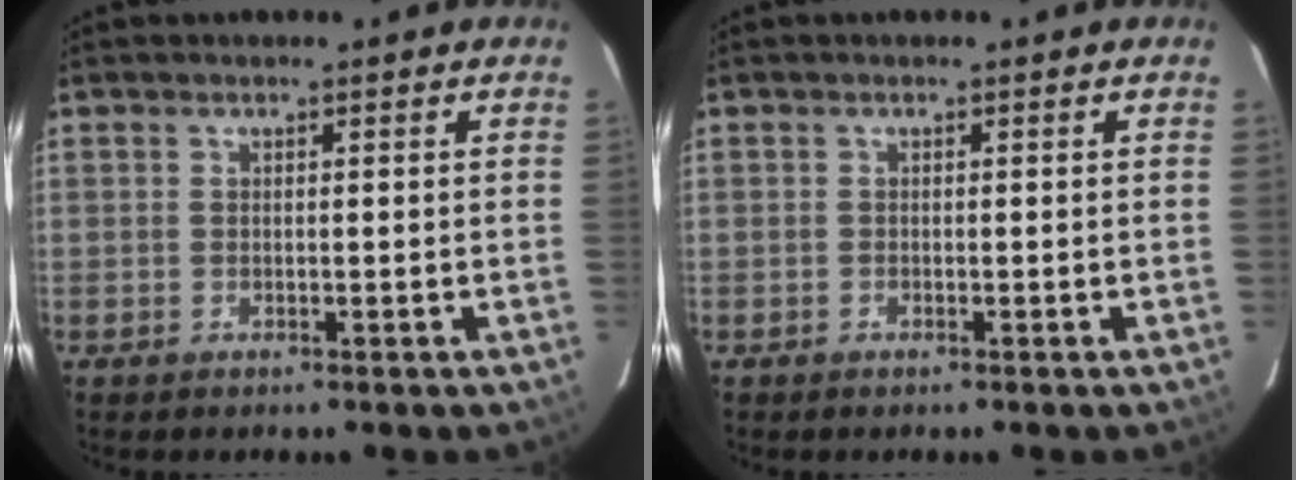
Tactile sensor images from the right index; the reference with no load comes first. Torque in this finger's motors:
{"motor_torque": [0.05, 0.46, -0.01, 0.00]}